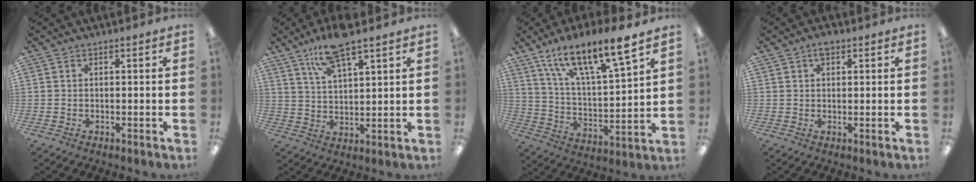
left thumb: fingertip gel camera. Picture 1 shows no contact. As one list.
[{"total": 10.4, "force": [7.8, 2.8, 6.2], "torque": [-0.120, -0.029, 0.140]}, {"total": 16.2, "force": [12.9, 3.0, 9.4], "torque": [-0.166, -0.084, 0.217]}, {"total": 2.3, "force": [1.5, 1.2, 1.2], "torque": [-0.018, -0.001, 0.025]}]